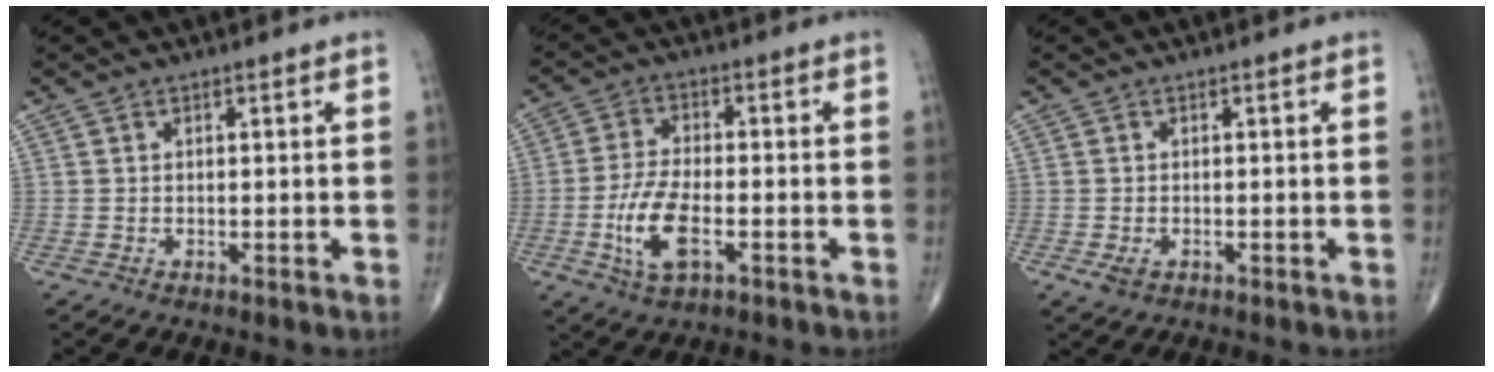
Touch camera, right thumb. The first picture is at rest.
{"total": 9.2, "force": [-3.0, 4.0, 7.7], "torque": [-0.163, 0.010, -0.056]}
{"total": 1.9, "force": [-0.8, 1.2, 1.2], "torque": [-0.024, -0.001, -0.010]}